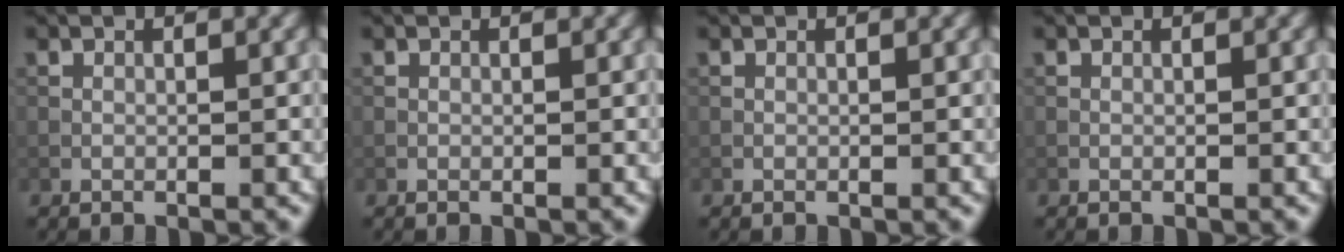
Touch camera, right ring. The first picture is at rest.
{"total": 0.0}
{"total": 0.0}
{"total": 0.0}